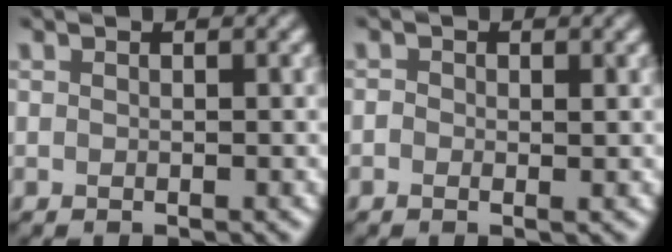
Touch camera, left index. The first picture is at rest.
{"total": 0.9, "force": [-0.3, 0.6, 0.6], "torque": [-0.006, -0.003, -0.009]}